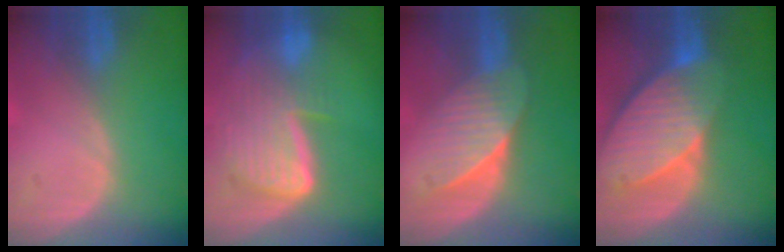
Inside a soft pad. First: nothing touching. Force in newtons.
{"total": 9.1, "press": 8.0, "slide": 4.5}
{"total": 7.4, "press": 6.6, "slide": 3.4}
{"total": 10.6, "press": 9.4, "slide": 5.0}